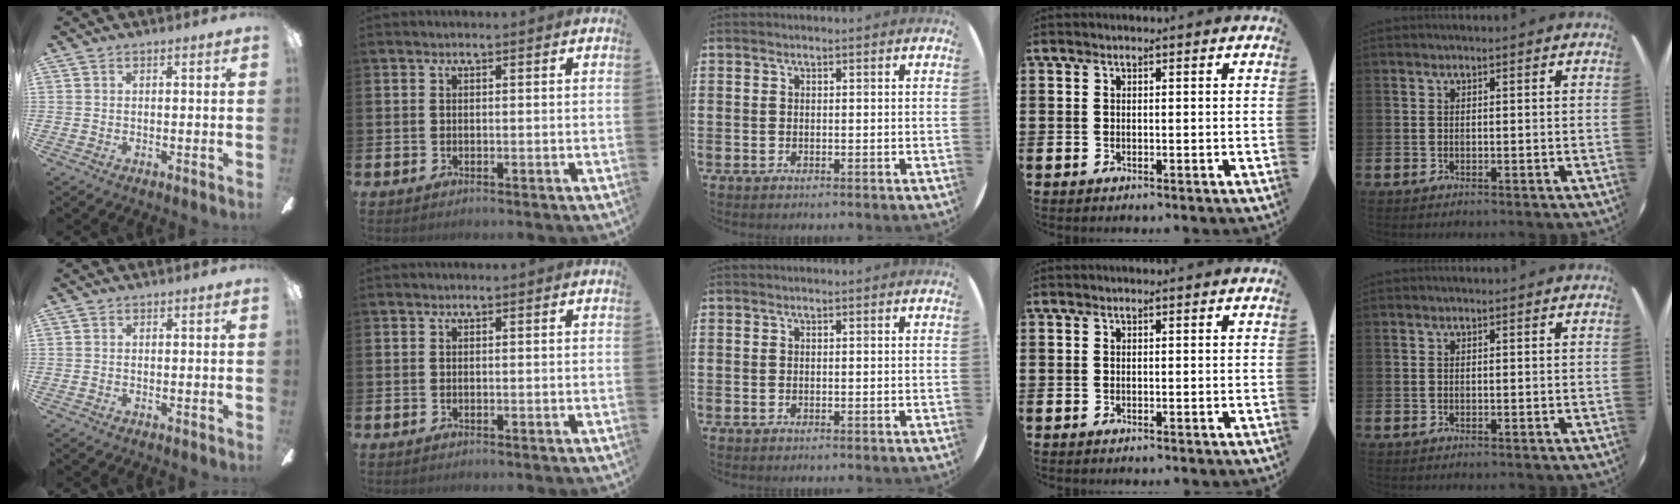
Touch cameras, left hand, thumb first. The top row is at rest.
{}